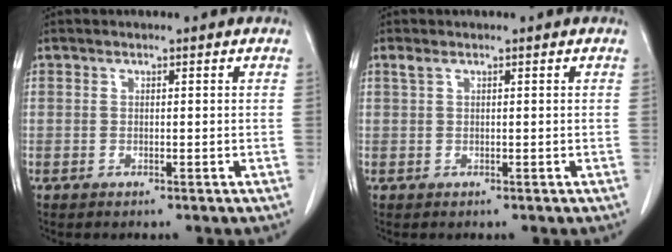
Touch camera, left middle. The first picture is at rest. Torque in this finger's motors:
{"motor_torque": [-0.10, 0.03, 0.12, 0.01]}